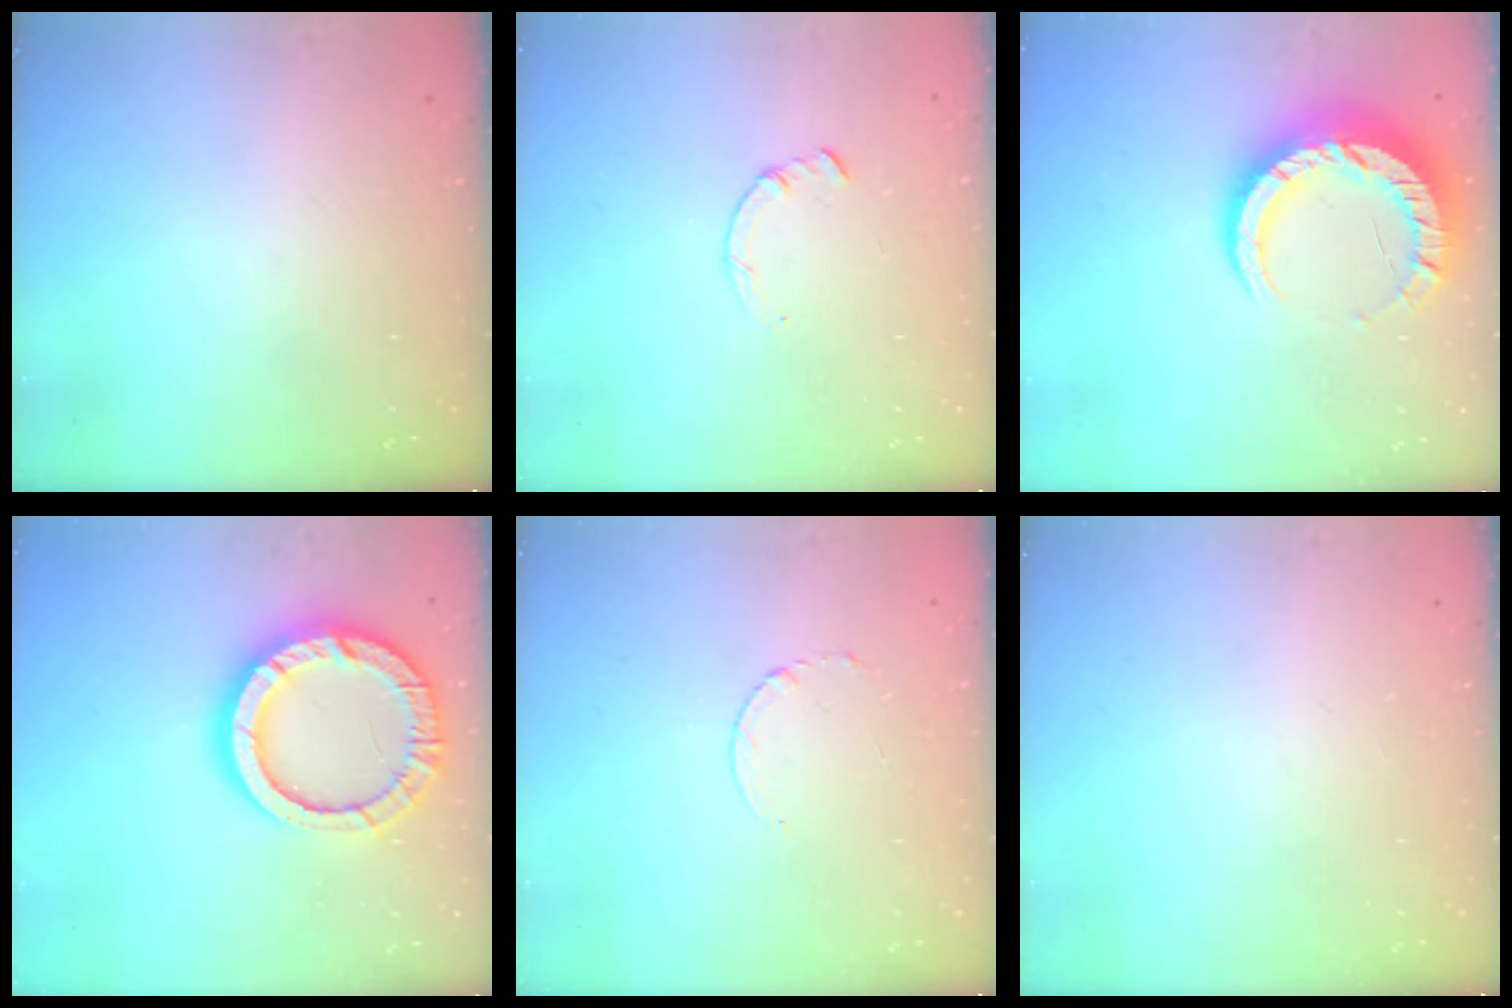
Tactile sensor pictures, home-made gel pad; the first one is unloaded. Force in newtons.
{"total": 0.7, "press": 0.6, "slide": 0.2}
{"total": 12.7, "press": 12.7, "slide": 0.8}
{"total": 16.6, "press": 16.5, "slide": 1.4}
{"total": 2.5, "press": 2.5, "slide": 0.3}
{"total": 0.0}